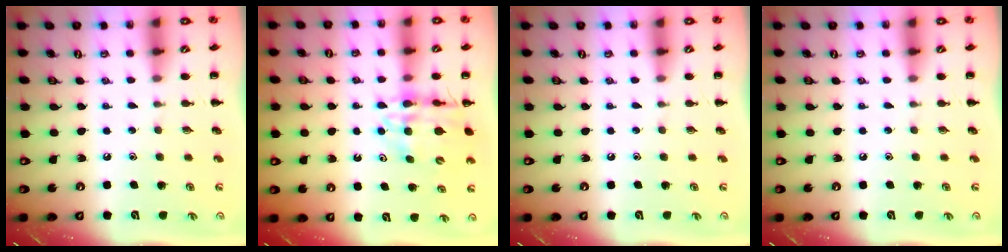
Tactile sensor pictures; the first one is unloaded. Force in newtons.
{"total": 12.1, "press": 11.6, "slide": 3.5}
{"total": 0.0}
{"total": 0.0}